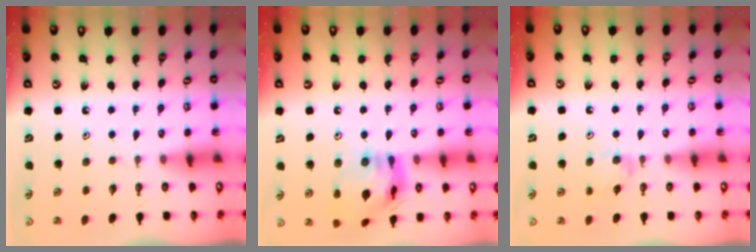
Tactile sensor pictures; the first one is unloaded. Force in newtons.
{"total": 15.8, "press": 15.7, "slide": 1.5}
{"total": 6.1, "press": 6.0, "slide": 0.6}